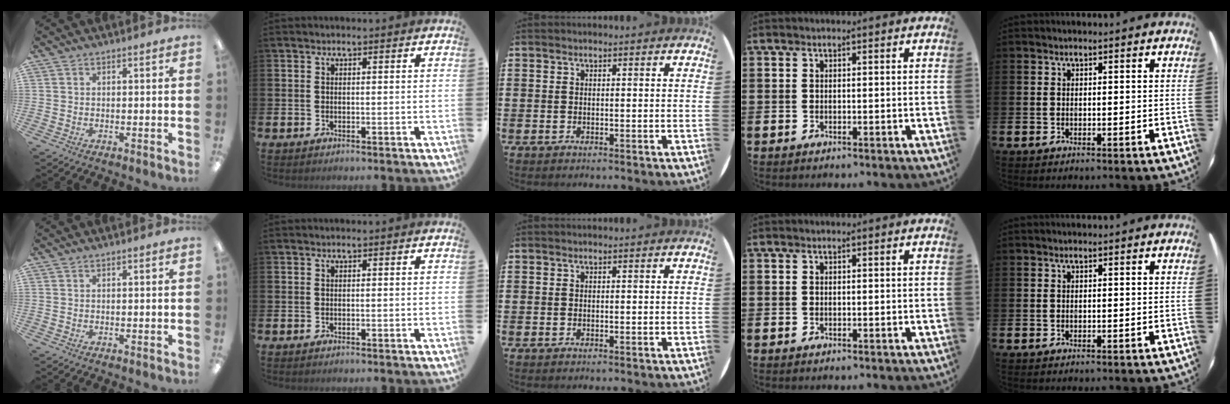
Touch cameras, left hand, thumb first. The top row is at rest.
{}